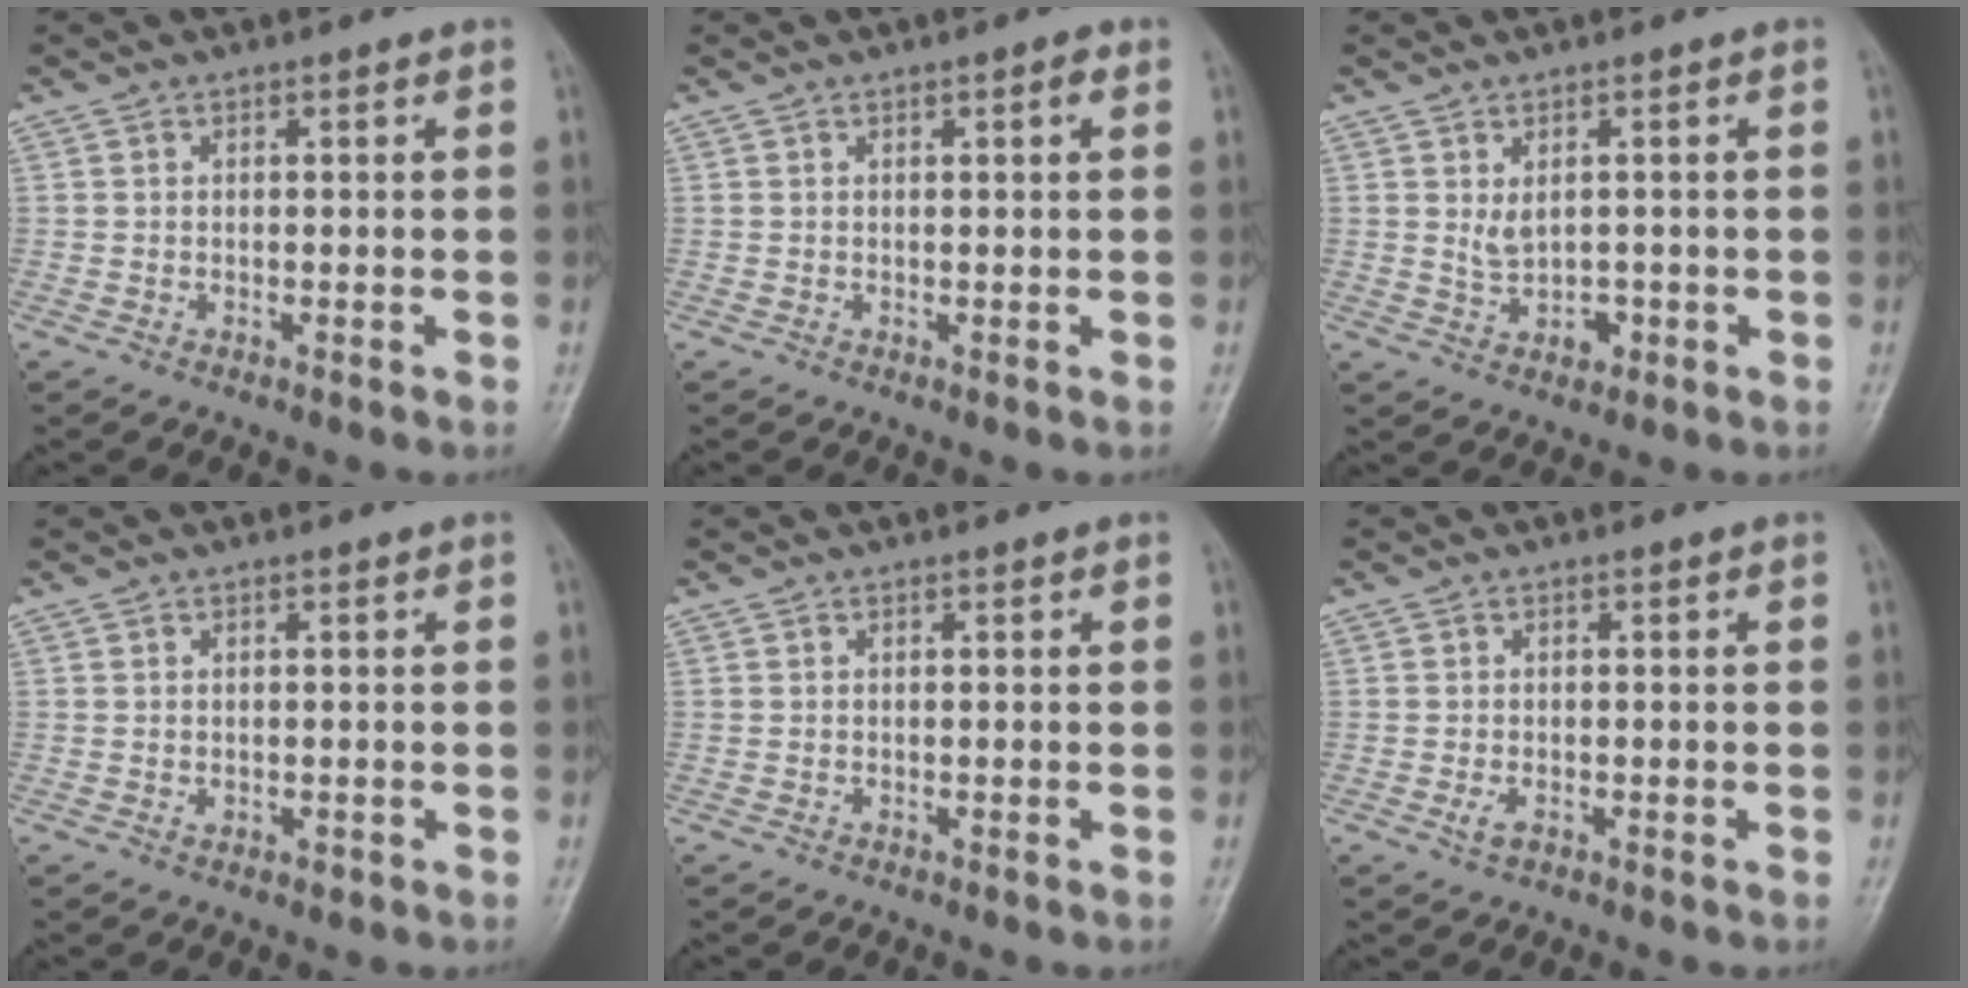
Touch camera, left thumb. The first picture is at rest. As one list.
[{"total": 1.4, "force": [0.6, 0.3, 1.2], "torque": [-0.017, 0.001, 0.007]}, {"total": 3.6, "force": [0.3, 2.5, 2.5], "torque": [-0.033, -0.006, 0.014]}, {"total": 1.0, "force": [-0.1, 0.8, 0.6], "torque": [-0.007, 0.000, 0.001]}, {"total": 0.0}, {"total": 1.8, "force": [-0.8, 1.0, 1.3], "torque": [-0.028, 0.001, -0.013]}]